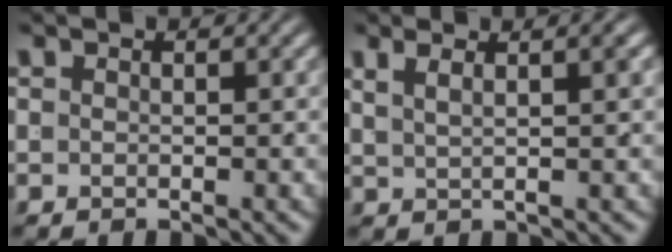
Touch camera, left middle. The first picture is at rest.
{"total": 2.7, "force": [1.5, -0.3, 2.1], "torque": [-0.020, 0.007, 0.035]}